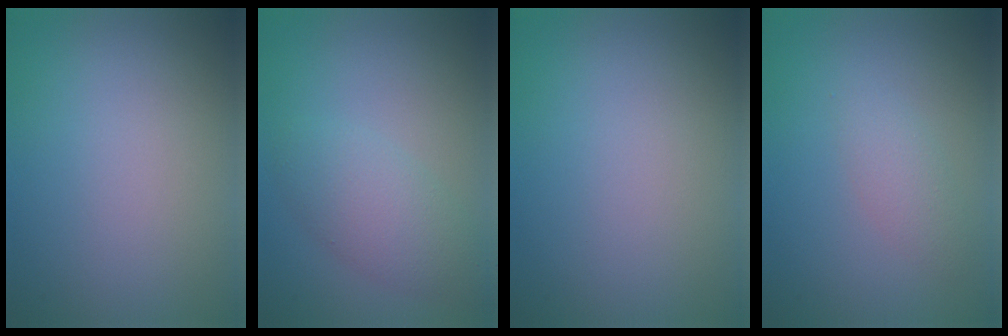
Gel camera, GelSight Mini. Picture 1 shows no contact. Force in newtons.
{"total": 3.6, "press": 3.6, "slide": 0.1}
{"total": 0.0}
{"total": 1.6, "press": 1.6, "slide": 0.1}